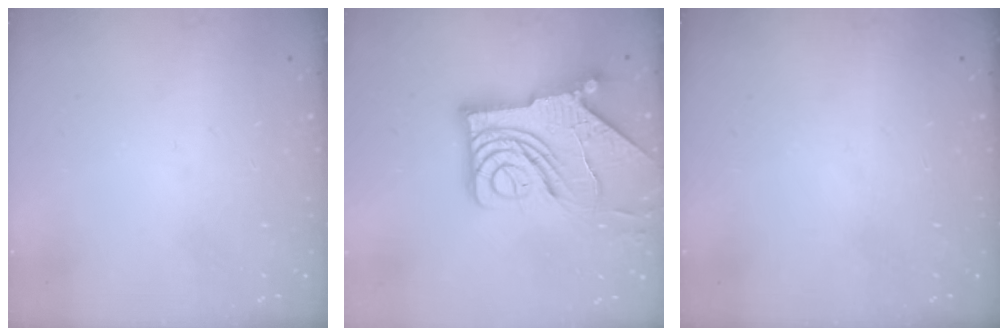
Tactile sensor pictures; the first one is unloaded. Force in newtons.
{"total": 16.1, "press": 16.0, "slide": 1.9}
{"total": 0.0}